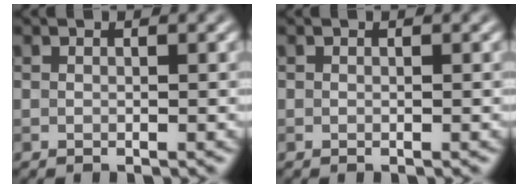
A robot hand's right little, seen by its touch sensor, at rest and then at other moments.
{"total": 0.0}